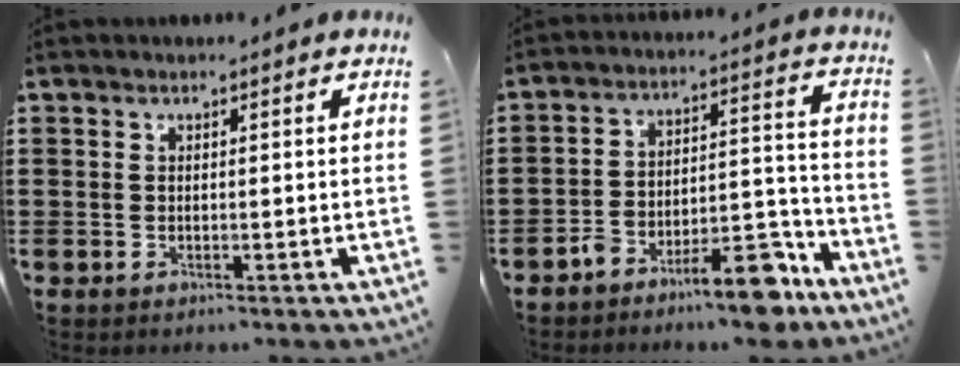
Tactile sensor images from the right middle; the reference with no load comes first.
{"total": 10.1, "force": [-8.5, 2.3, 5.0], "torque": [-0.060, 0.041, -0.151]}